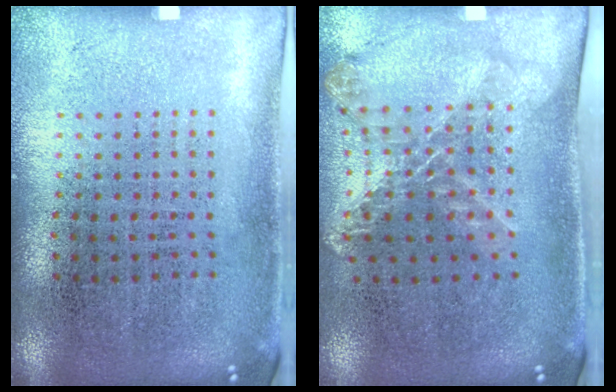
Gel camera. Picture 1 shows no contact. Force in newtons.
{"total": 1.5, "press": 1.3, "slide": 0.8}